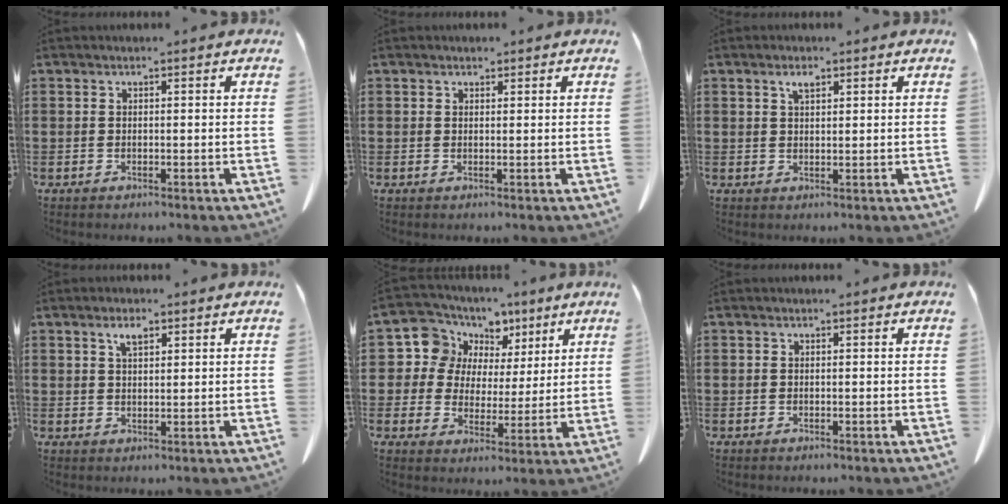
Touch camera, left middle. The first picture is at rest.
{"total": 1.0, "force": [0.9, 0.5, 0.2], "torque": [-0.005, 0.000, 0.018]}
{"total": 2.1, "force": [1.3, 0.6, 1.5], "torque": [-0.033, 0.001, 0.023]}
{"total": 2.8, "force": [1.7, 0.9, 2.0], "torque": [-0.038, -0.001, 0.029]}
{"total": 8.8, "force": [4.5, 7.4, 1.5], "torque": [-0.084, -0.018, 0.086]}
{"total": 0.0}